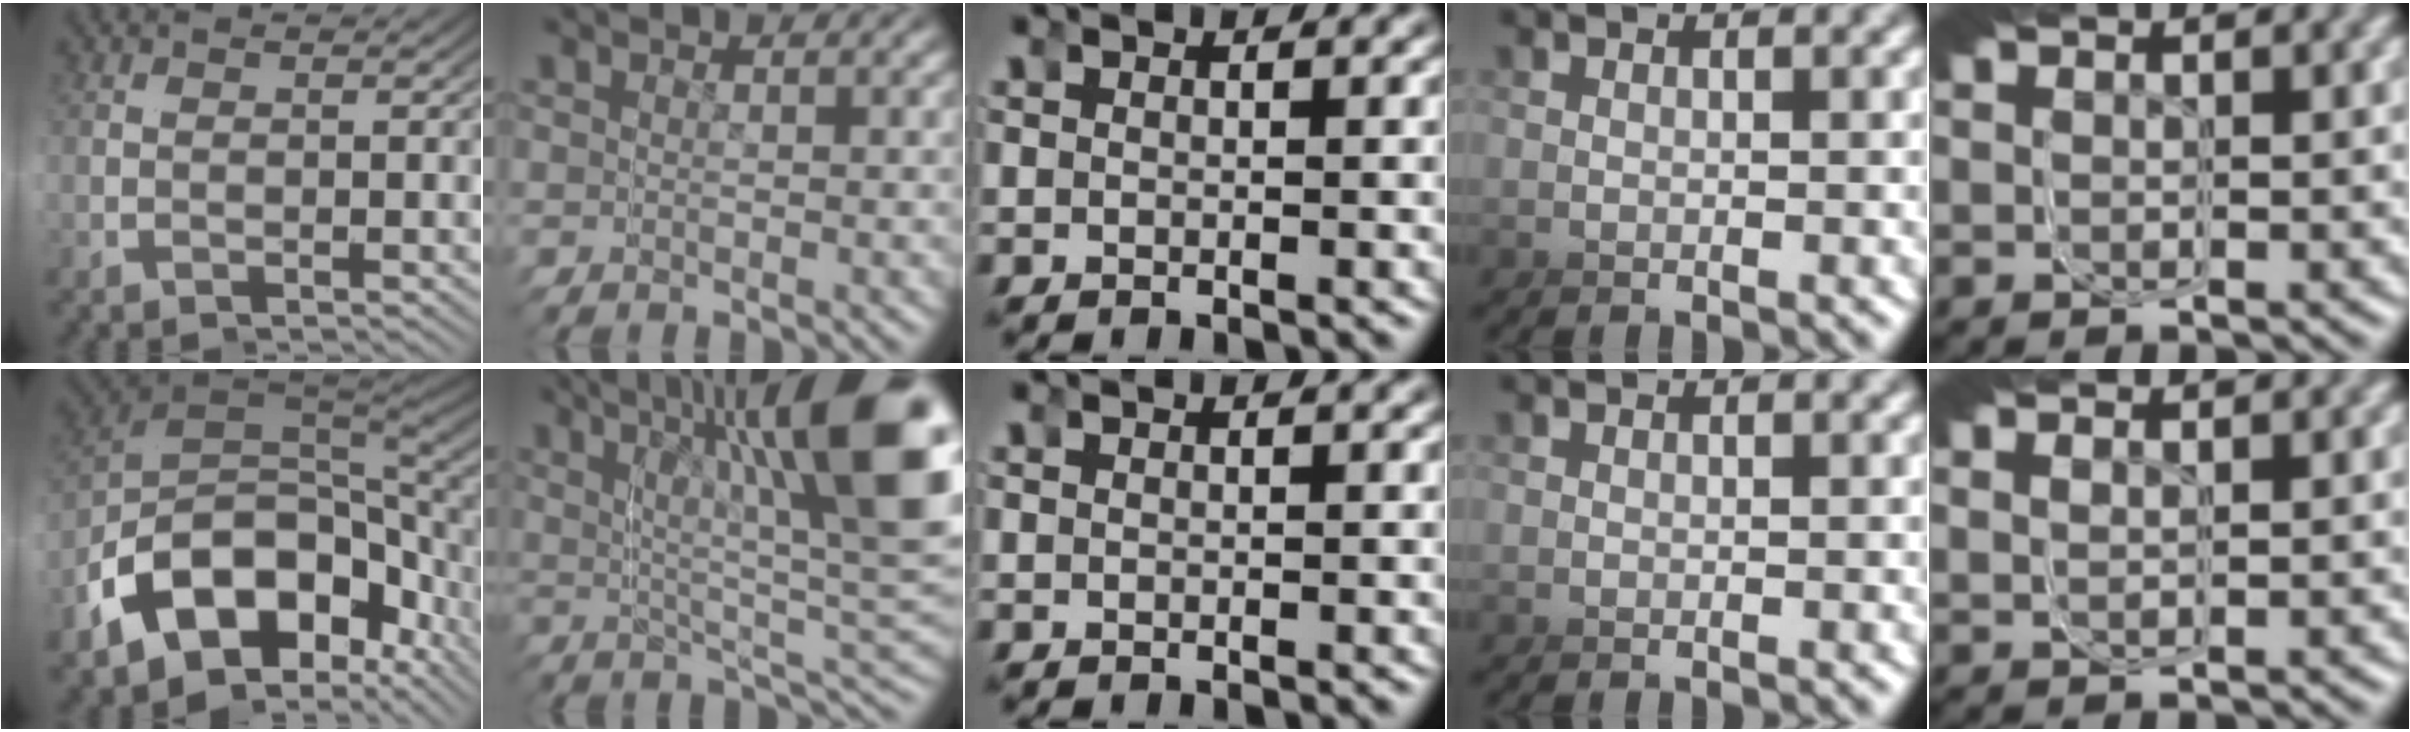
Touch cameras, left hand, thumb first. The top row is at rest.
{"thumb": {"total": 16.6, "force": [-0.8, 9.8, 13.4], "torque": [-0.243, -0.011, -0.009]}, "index": {"total": 12.8, "force": [5.1, 3.3, 11.3], "torque": [-0.149, 0.038, 0.064]}, "little": {"total": 1.2, "force": [0.6, 0.6, 0.8], "torque": [-0.019, 0.015, 0.001]}}